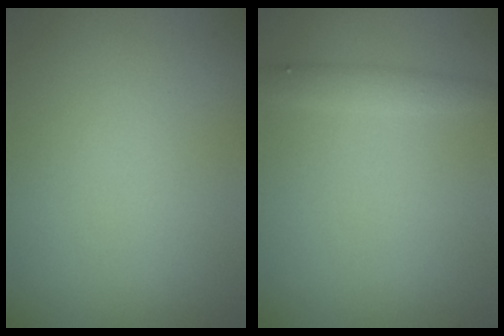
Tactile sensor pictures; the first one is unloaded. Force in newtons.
{"total": 1.5, "press": 1.5, "slide": 0.1}